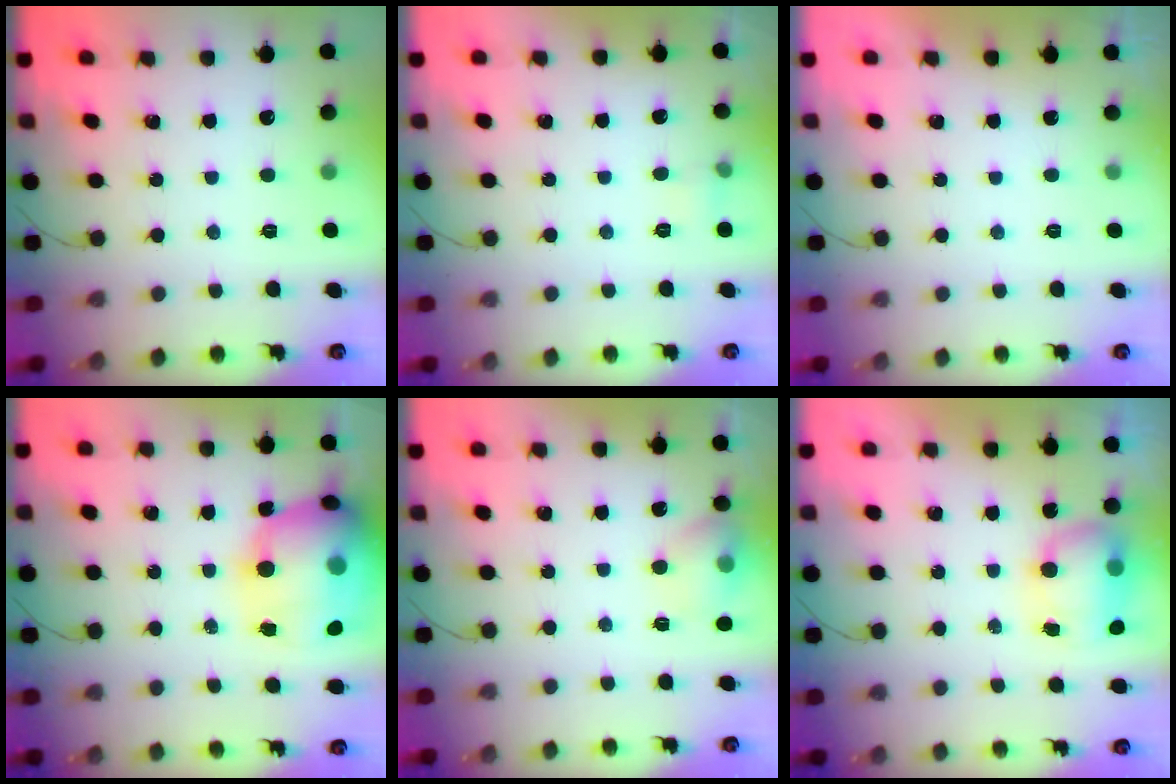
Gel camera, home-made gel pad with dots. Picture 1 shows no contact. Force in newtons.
{"total": 3.7, "press": 3.4, "slide": 1.3}
{"total": 0.0}
{"total": 26.4, "press": 25.8, "slide": 5.3}
{"total": 9.8, "press": 9.7, "slide": 1.5}
{"total": 8.2, "press": 8.1, "slide": 1.3}